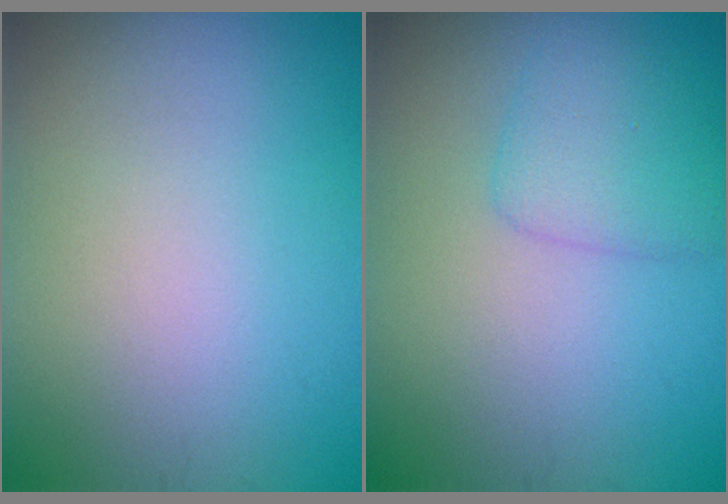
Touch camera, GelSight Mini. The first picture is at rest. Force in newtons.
{"total": 2.5, "press": 2.5, "slide": 0.1}